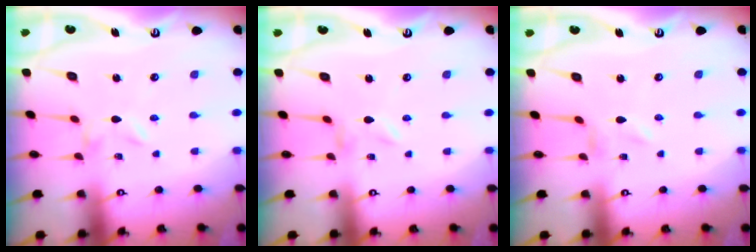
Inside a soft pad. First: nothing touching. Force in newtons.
{"total": 0.7, "press": 0.6, "slide": 0.3}
{"total": 1.0, "press": 1.0, "slide": 0.2}